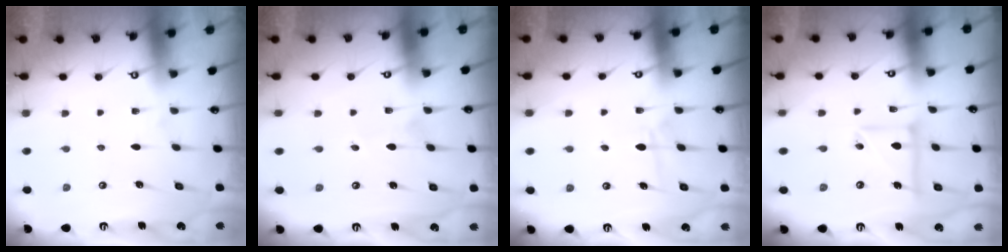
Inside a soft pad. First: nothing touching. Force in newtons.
{"total": 1.1, "press": 1.1, "slide": 0.1}
{"total": 5.5, "press": 5.5, "slide": 0.8}
{"total": 9.8, "press": 9.7, "slide": 1.3}